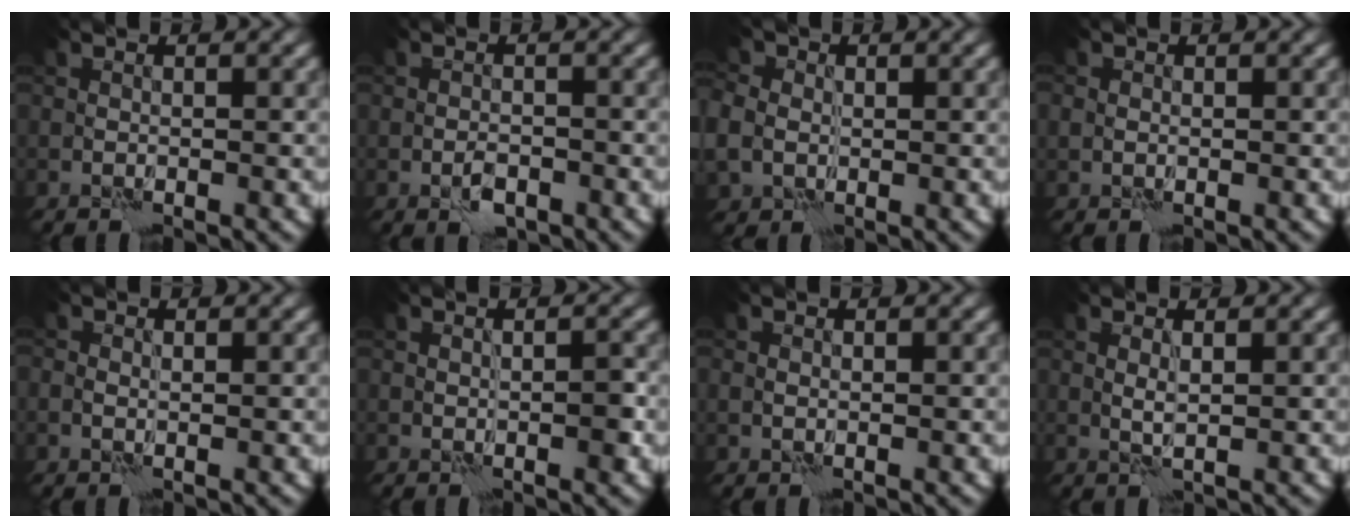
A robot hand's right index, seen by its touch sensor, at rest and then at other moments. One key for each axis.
{"total": 1.6, "fx": -0.8, "fy": 0.8, "fz": 1.2, "tx": -0.019, "ty": -0.001, "tz": -0.015}
{"total": 5.7, "fx": 0.2, "fy": 4.9, "fz": 2.8, "tx": -0.067, "ty": 0.009, "tz": -0.027}
{"total": 0.9, "fx": 0.1, "fy": 0.8, "fz": 0.4, "tx": -0.004, "ty": -0.003, "tz": 0.003}
{"total": 0.6, "fx": 0.2, "fy": 0.4, "fz": 0.5, "tx": -0.006, "ty": -0.001, "tz": 0.002}
{"total": 1.2, "fx": 0.0, "fy": 0.3, "fz": 1.1, "tx": -0.012, "ty": -0.001, "tz": 0.000}
{"total": 0.7, "fx": 0.3, "fy": 0.5, "fz": 0.4, "tx": -0.006, "ty": -0.003, "tz": 0.007}
{"total": 0.9, "fx": 0.6, "fy": -0.1, "fz": 0.6, "tx": -0.014, "ty": -0.002, "tz": 0.012}